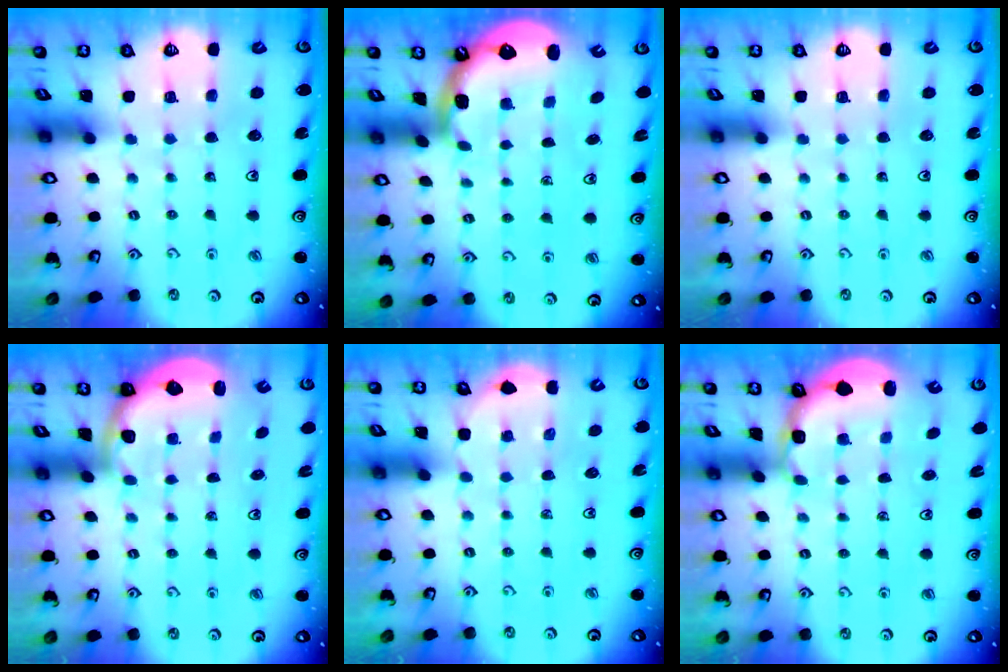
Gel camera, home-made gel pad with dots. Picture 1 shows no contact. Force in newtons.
{"total": 1.6, "press": 1.5, "slide": 0.6}
{"total": 0.0}
{"total": 2.2, "press": 2.0, "slide": 0.8}
{"total": 1.5, "press": 1.2, "slide": 1.0}
{"total": 2.7, "press": 2.1, "slide": 1.7}